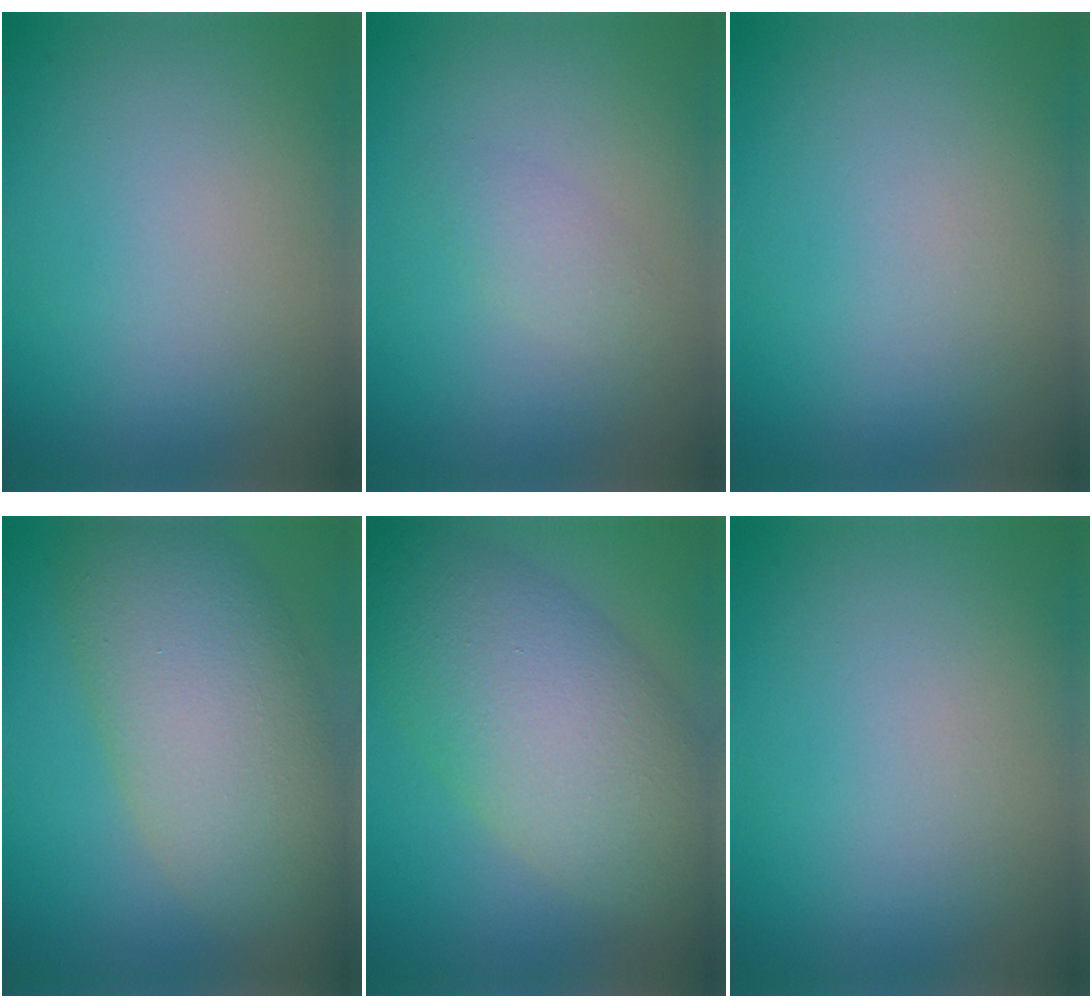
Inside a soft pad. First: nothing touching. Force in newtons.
{"total": 1.4, "press": 1.4, "slide": 0.1}
{"total": 0.0}
{"total": 10.0, "press": 10.0, "slide": 0.6}
{"total": 10.3, "press": 10.2, "slide": 0.8}
{"total": 0.0}